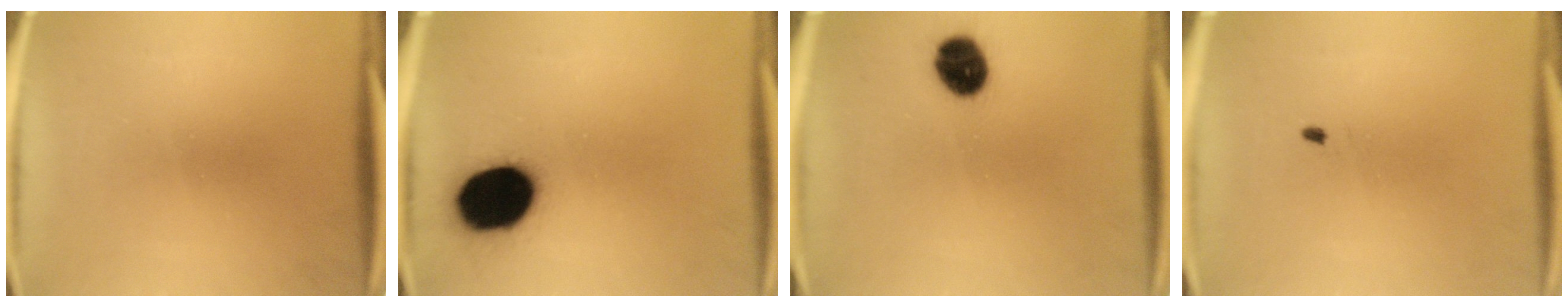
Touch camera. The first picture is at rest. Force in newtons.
{"total": 17.3}
{"total": 8.9}
{"total": 0.5}